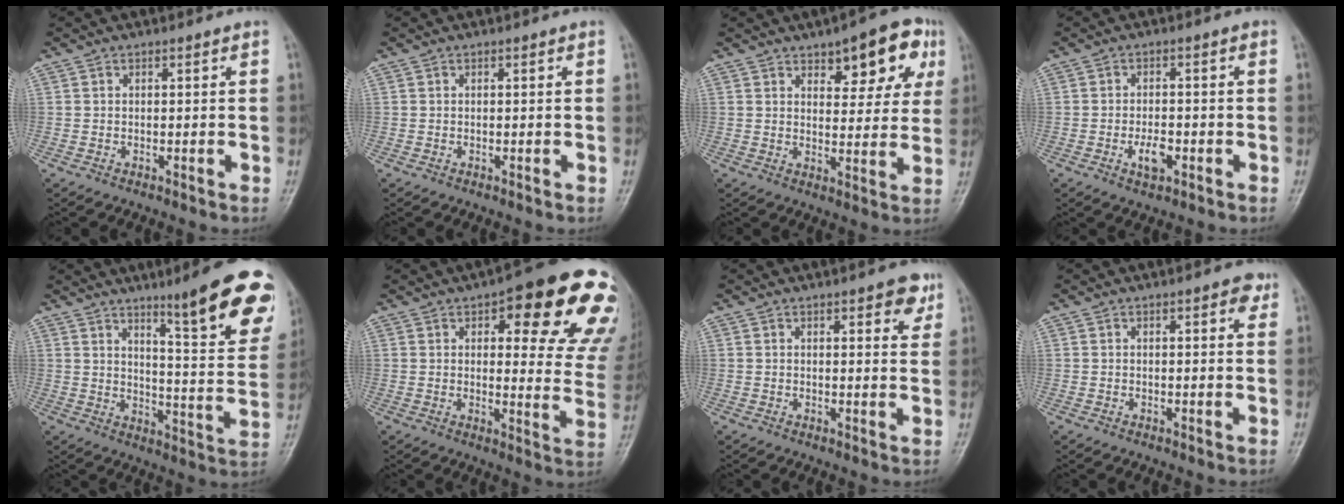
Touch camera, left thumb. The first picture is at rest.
{"total": 0.0}
{"total": 11.5, "force": [5.9, 5.2, 8.3], "torque": [-0.064, -0.013, 0.074]}
{"total": 3.9, "force": [-1.5, 2.0, 3.0], "torque": [-0.050, 0.006, -0.024]}
{"total": 18.2, "force": [11.1, 2.9, 14.2], "torque": [-0.144, -0.066, 0.154]}
{"total": 21.8, "force": [10.8, 7.6, 17.3], "torque": [-0.165, -0.031, 0.127]}
{"total": 5.2, "force": [3.1, 1.9, 3.8], "torque": [-0.028, -0.012, 0.033]}
{"total": 2.7, "force": [1.4, 0.9, 2.0], "torque": [-0.018, -0.002, 0.014]}